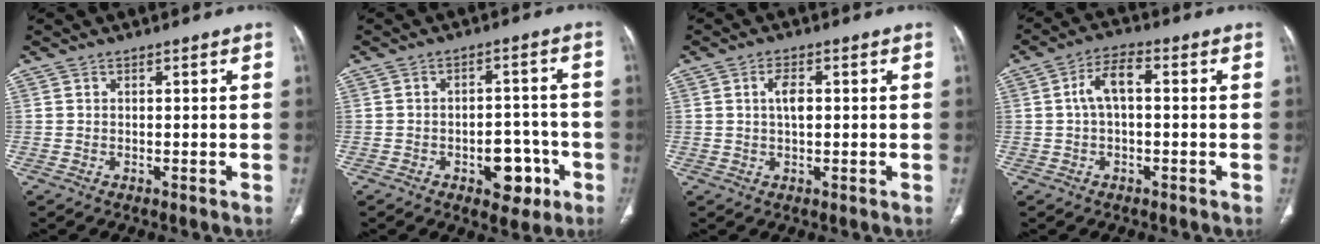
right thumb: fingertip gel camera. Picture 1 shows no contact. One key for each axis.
{"total": 8.0, "fx": -3.4, "fy": 4.9, "fz": 5.4, "tx": -0.040, "ty": 0.031, "tz": -0.040}
{"total": 3.2, "fx": 0.5, "fy": 1.5, "fz": 2.8, "tx": -0.053, "ty": 0.001, "tz": 0.008}
{"total": 5.5, "fx": 0.3, "fy": 2.6, "fz": 4.8, "tx": -0.092, "ty": 0.021, "tz": -0.001}